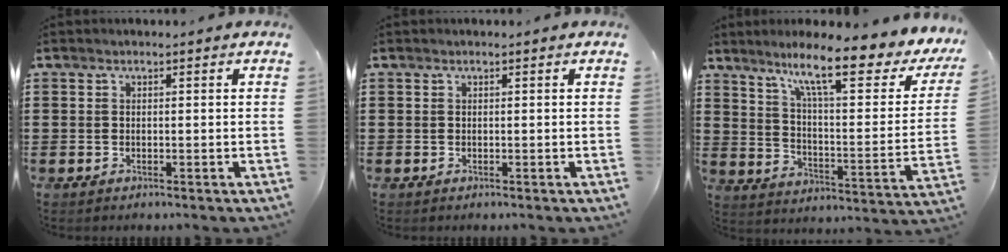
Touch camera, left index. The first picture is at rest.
{"total": 0.0}
{"total": 12.9, "force": [9.2, 1.7, 8.8], "torque": [-0.165, -0.047, 0.148]}